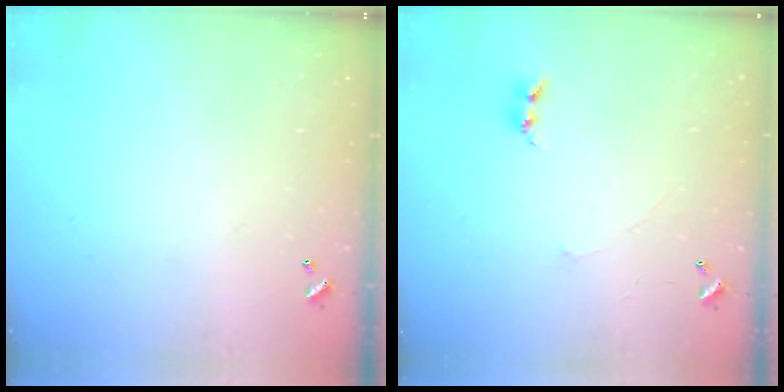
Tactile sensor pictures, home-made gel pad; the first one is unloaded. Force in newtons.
{"total": 1.2, "press": 1.1, "slide": 0.4}